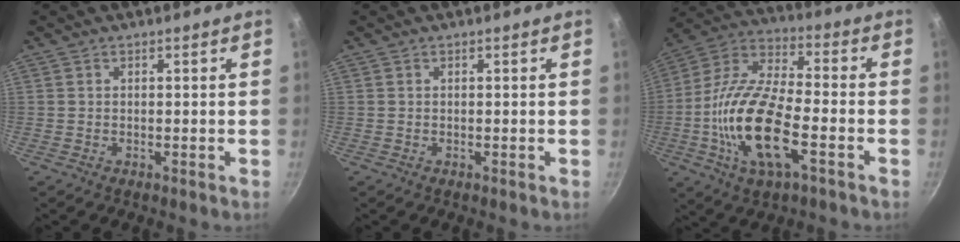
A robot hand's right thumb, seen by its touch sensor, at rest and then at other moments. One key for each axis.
{"total": 0.0}
{"total": 19.7, "fx": -5.4, "fy": 8.0, "fz": 17.1, "tx": -0.346, "ty": 0.026, "tz": -0.097}